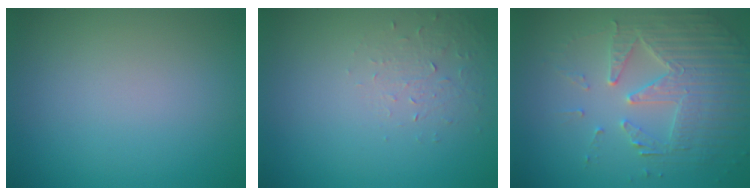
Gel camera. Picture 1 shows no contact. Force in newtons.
{"total": 1.3, "press": 0.6, "slide": 1.2}
{"total": 4.9, "press": 4.3, "slide": 2.3}